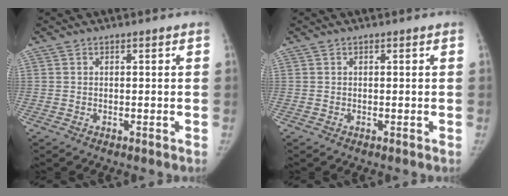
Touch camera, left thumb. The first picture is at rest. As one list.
[{"total": 0.0}]